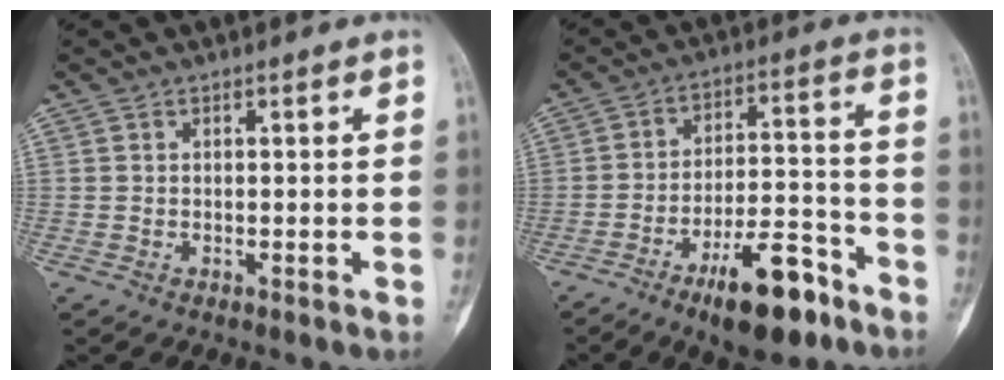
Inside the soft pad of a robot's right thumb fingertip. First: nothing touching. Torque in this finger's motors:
{"motor_torque": [2.39, 0.84, 1.02, -1.29, 0.32]}